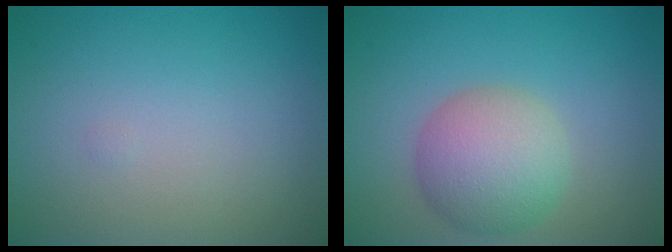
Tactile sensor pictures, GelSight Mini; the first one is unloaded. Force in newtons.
{"total": 5.5, "press": 5.5, "slide": 0.1}